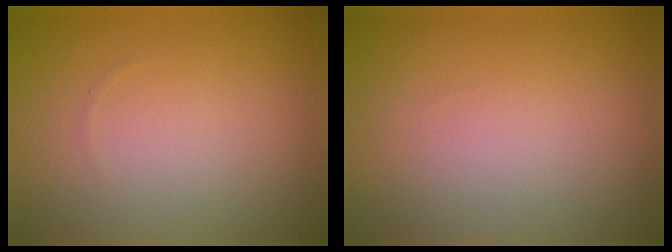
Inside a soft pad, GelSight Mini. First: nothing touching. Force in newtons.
{"total": 0.0}